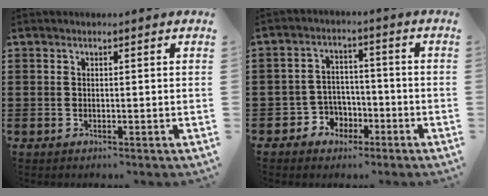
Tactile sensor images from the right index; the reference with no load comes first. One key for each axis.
{"total": 4.2, "fx": -2.2, "fy": 3.5, "fz": 0.5, "tx": -0.022, "ty": 0.012, "tz": -0.044}